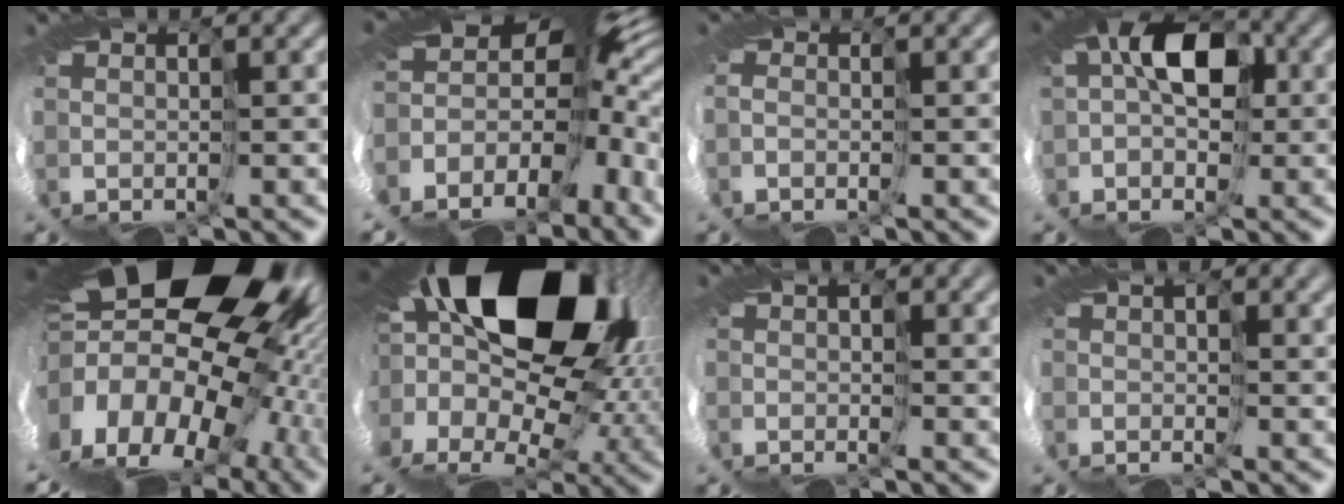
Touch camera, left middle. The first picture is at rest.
{"total": 12.1, "force": [-2.4, 6.2, 10.1], "torque": [-0.131, -0.005, 0.000]}
{"total": 0.6, "force": [-0.6, 0.1, -0.1], "torque": [-0.008, -0.005, -0.016]}
{"total": 6.8, "force": [1.6, 4.1, 5.2], "torque": [-0.082, 0.025, 0.005]}
{"total": 18.1, "force": [0.2, 13.4, 12.2], "torque": [-0.208, -0.012, -0.063]}
{"total": 19.5, "force": [6.2, 12.7, 13.4], "torque": [-0.232, 0.003, 0.071]}
{"total": 2.3, "force": [0.9, 1.6, 1.4], "torque": [-0.032, 0.010, 0.006]}
{"total": 3.1, "force": [1.4, 1.8, 2.1], "torque": [-0.047, 0.014, 0.014]}